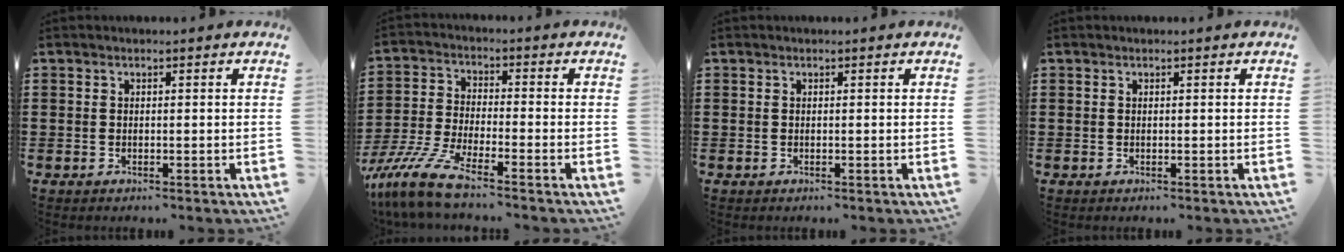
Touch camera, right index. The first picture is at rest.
{"total": 7.7, "force": [-6.5, 0.1, 4.1], "torque": [-0.114, -0.016, -0.137]}
{"total": 0.0}
{"total": 0.0}